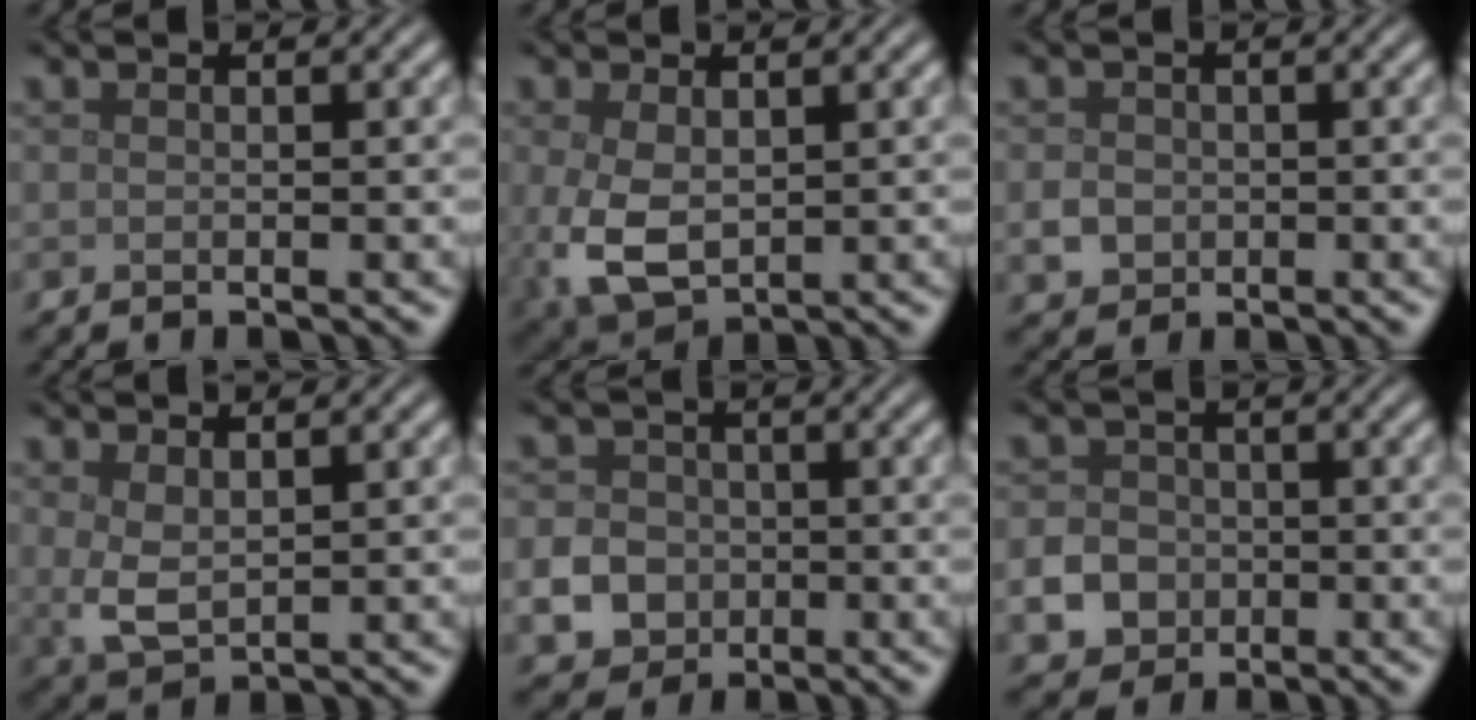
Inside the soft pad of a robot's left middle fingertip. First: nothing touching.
{"total": 5.2, "force": [-0.4, 3.3, 4.0], "torque": [-0.105, -0.017, 0.004]}
{"total": 1.8, "force": [-0.3, 1.7, 0.7], "torque": [-0.011, -0.003, -0.008]}
{"total": 2.8, "force": [0.7, 1.5, 2.2], "torque": [-0.053, -0.003, 0.019]}
{"total": 6.1, "force": [-1.7, 5.5, 2.0], "torque": [-0.039, -0.010, -0.054]}
{"total": 5.8, "force": [-2.0, 5.2, 1.8], "torque": [-0.028, -0.012, -0.057]}